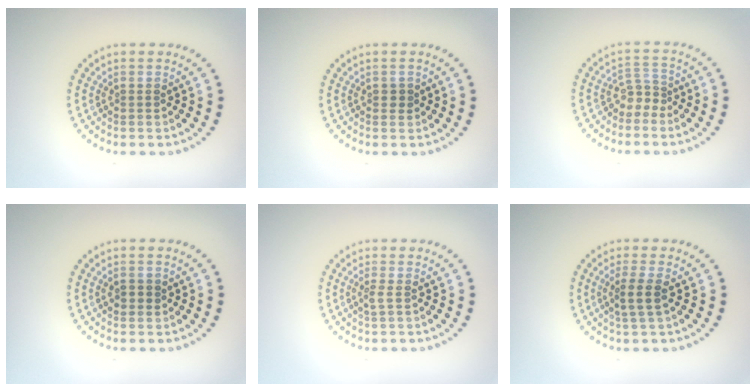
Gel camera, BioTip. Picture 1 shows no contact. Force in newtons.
{"total": 0.8, "press": 0.8, "slide": 0.1}
{"total": 1.8, "press": 1.3, "slide": 1.3}
{"total": 1.1, "press": 1.1, "slide": 0.2}
{"total": 0.9, "press": 0.7, "slide": 0.6}
{"total": 2.2, "press": 1.8, "slide": 1.2}